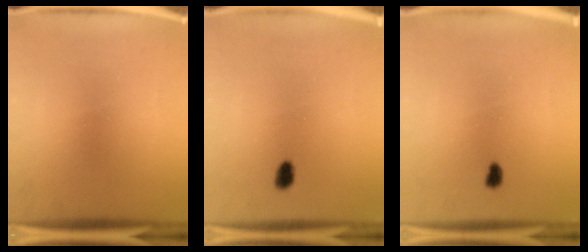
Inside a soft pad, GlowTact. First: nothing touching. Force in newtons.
{"total": 2.2}
{"total": 1.3}